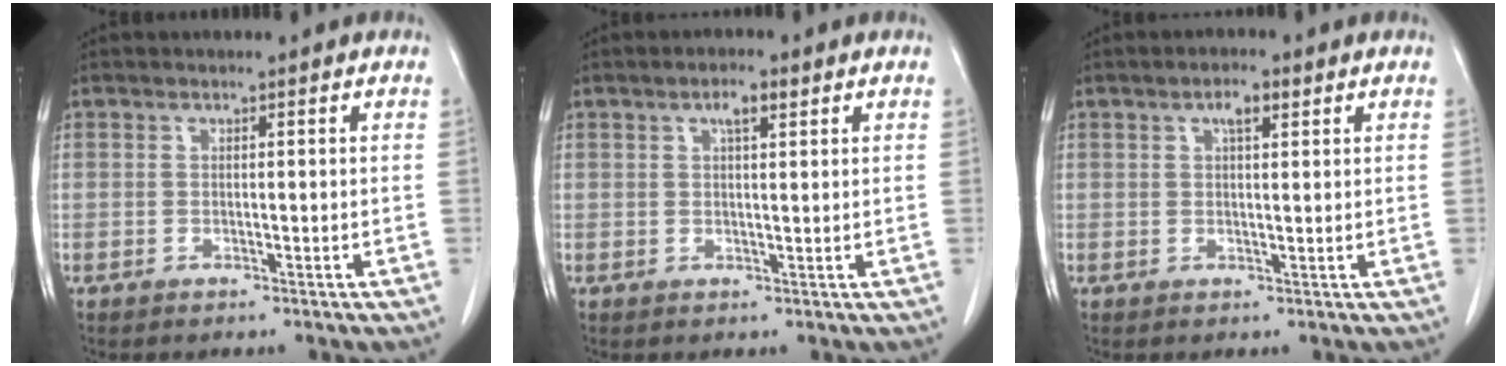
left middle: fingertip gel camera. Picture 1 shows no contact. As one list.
[{"total": 2.5, "force": [1.4, 0.6, 2.0], "torque": [-0.038, 0.005, 0.023]}, {"total": 2.6, "force": [1.3, 0.7, 2.1], "torque": [-0.039, 0.005, 0.022]}]